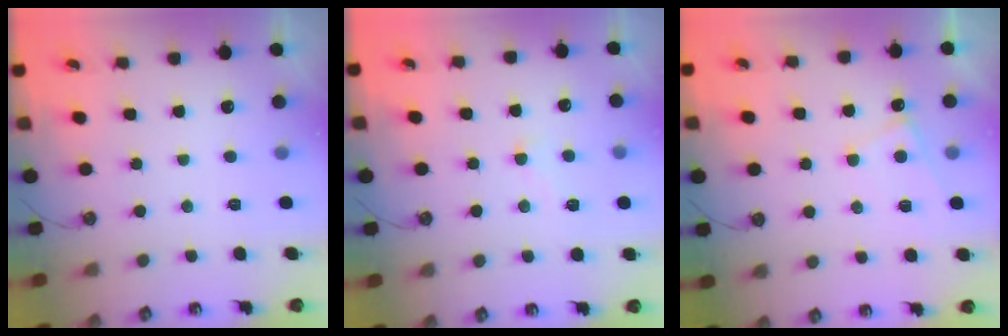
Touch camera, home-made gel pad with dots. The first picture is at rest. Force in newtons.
{"total": 4.1, "press": 4.1, "slide": 0.5}
{"total": 2.6, "press": 2.5, "slide": 0.3}